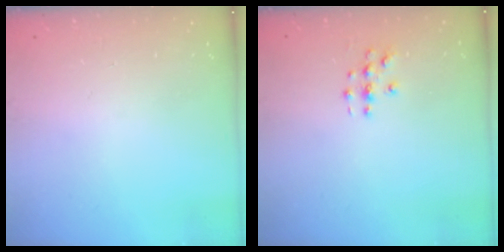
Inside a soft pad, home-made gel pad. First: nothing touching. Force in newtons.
{"total": 3.0, "press": 3.0, "slide": 0.1}